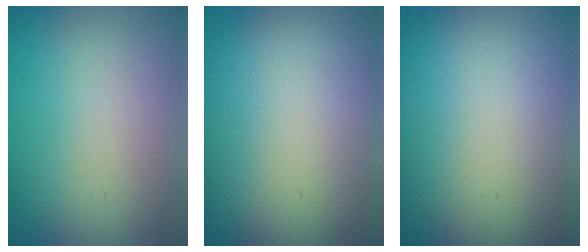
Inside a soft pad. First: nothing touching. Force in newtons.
{"total": 16.8, "press": 16.8, "slide": 0.8}
{"total": 20.7, "press": 20.7, "slide": 1.2}